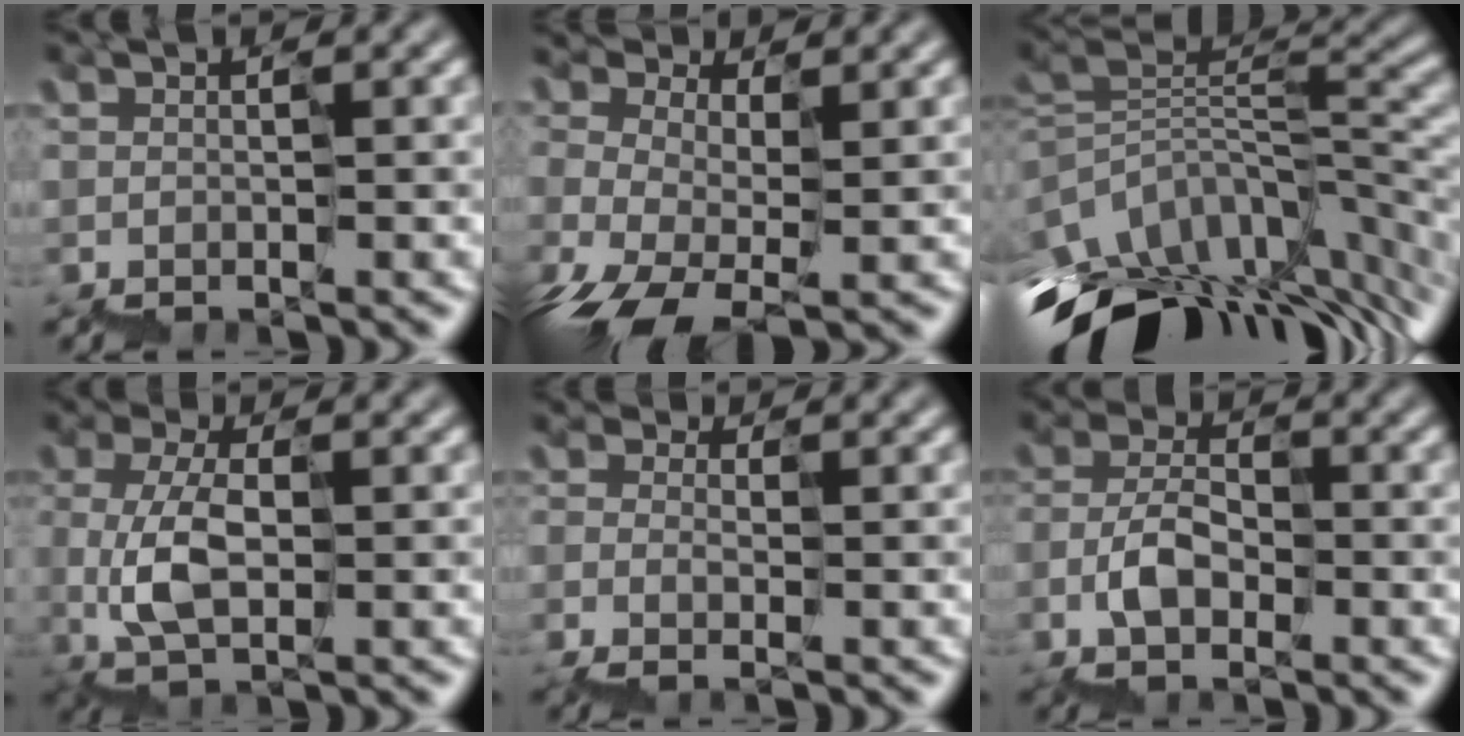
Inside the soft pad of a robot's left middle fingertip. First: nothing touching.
{"total": 4.4, "force": [-1.7, 2.6, 3.2], "torque": [-0.092, -0.010, -0.023]}
{"total": 11.8, "force": [-6.2, 6.8, 7.3], "torque": [-0.163, 0.012, -0.086]}
{"total": 2.7, "force": [0.4, 1.3, 2.3], "torque": [-0.062, 0.009, 0.018]}
{"total": 0.8, "force": [-0.6, 0.4, 0.4], "torque": [-0.008, -0.001, -0.009]}
{"total": 2.7, "force": [-1.5, 1.7, 1.4], "torque": [-0.031, 0.016, -0.027]}